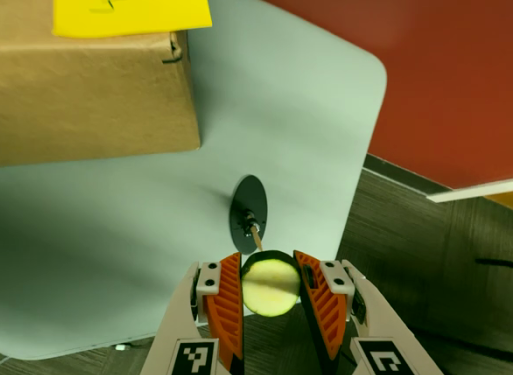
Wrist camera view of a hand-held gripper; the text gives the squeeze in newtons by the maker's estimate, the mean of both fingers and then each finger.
{"total": 11.4, "left": 11.8, "right": 10.9}